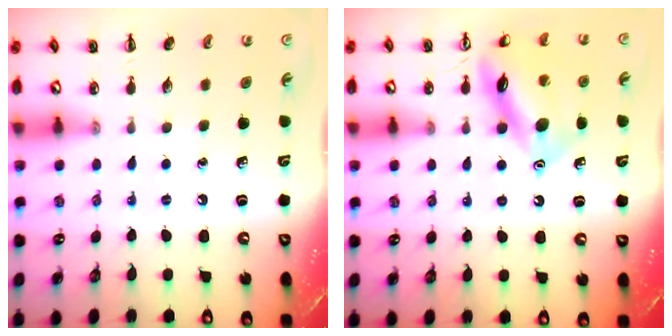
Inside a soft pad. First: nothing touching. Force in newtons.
{"total": 13.8, "press": 13.7, "slide": 1.3}